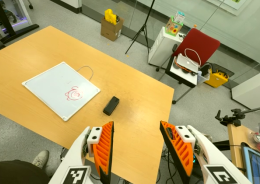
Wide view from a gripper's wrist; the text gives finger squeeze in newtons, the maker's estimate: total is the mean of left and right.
{"total": 0.0}